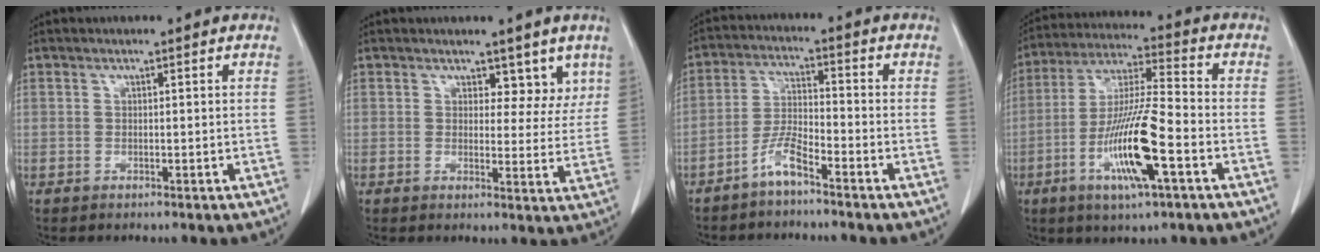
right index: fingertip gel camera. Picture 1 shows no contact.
{"total": 5.2, "force": [3.7, 3.1, 2.1], "torque": [0.001, -0.006, 0.040]}
{"total": 5.0, "force": [-3.9, 0.6, 3.1], "torque": [-0.071, 0.000, -0.080]}
{"total": 14.4, "force": [-5.2, 1.2, 13.4], "torque": [-0.264, -0.013, -0.096]}